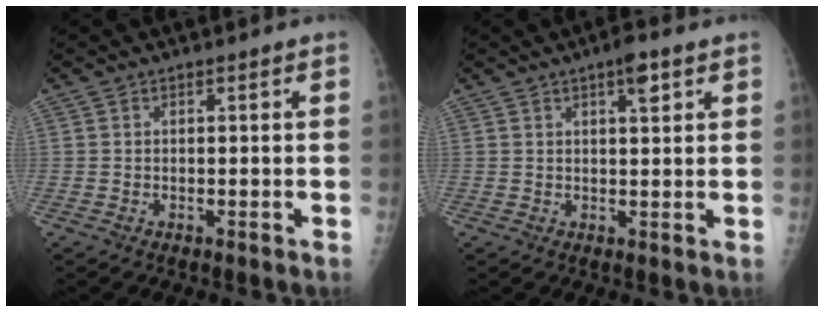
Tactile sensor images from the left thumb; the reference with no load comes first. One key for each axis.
{"total": 3.7, "fx": 2.1, "fy": 1.2, "fz": 2.8, "tx": -0.032, "ty": -0.008, "tz": 0.028}